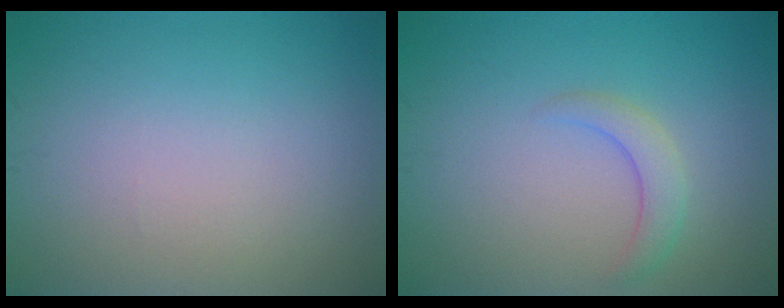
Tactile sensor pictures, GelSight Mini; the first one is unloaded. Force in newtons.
{"total": 2.1, "press": 2.0, "slide": 0.3}